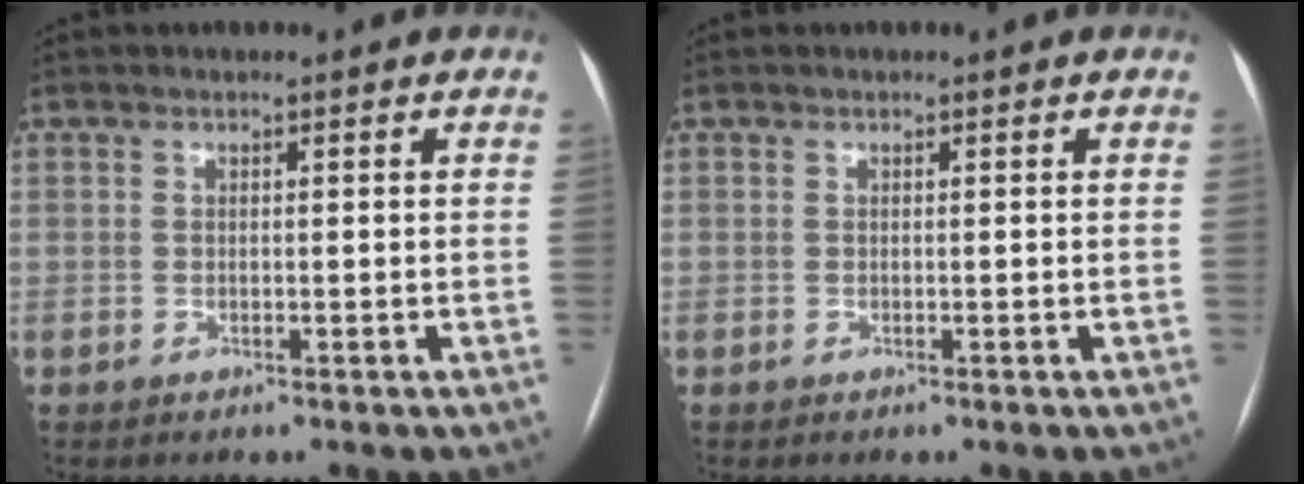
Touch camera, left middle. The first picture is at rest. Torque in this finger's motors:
{"motor_torque": [-0.06, 0.10, -0.02, 0.00]}